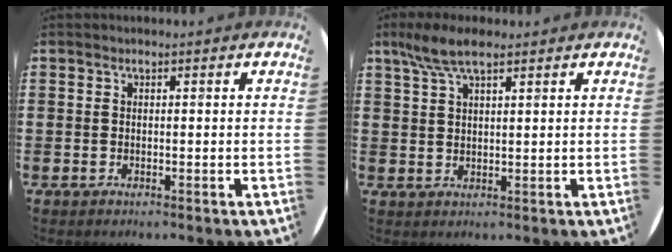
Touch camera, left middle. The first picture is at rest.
{"total": 5.3, "force": [3.8, 1.4, 3.4], "torque": [-0.075, 0.002, 0.069]}